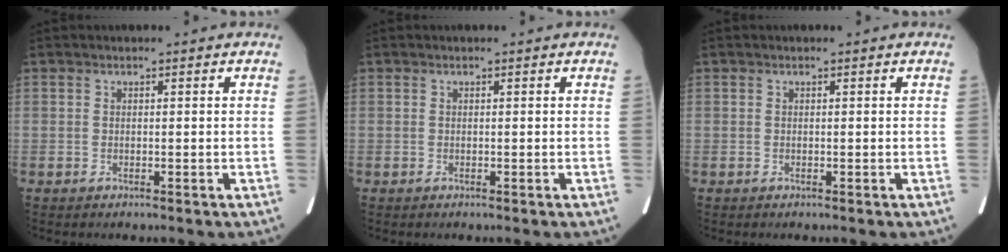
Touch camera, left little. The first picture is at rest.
{"total": 0.0}
{"total": 0.0}